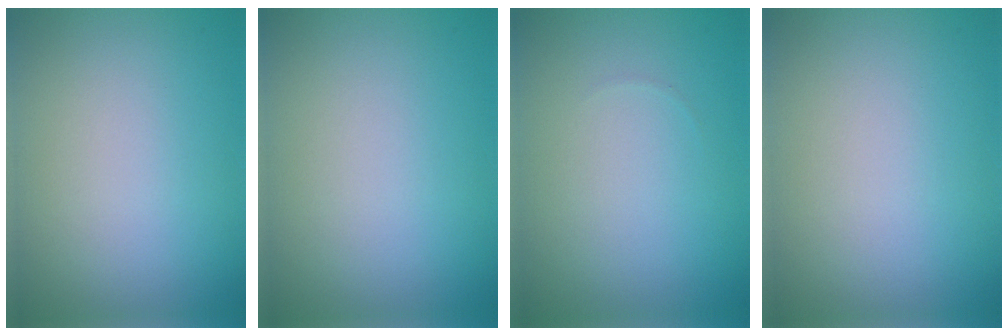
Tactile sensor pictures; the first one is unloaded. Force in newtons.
{"total": 0.0}
{"total": 0.0}
{"total": 0.0}